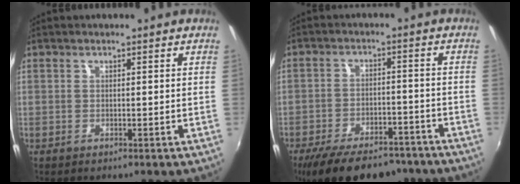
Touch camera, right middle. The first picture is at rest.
{"total": 18.3, "force": [-14.2, 7.4, 8.9], "torque": [-0.178, -0.015, -0.199]}